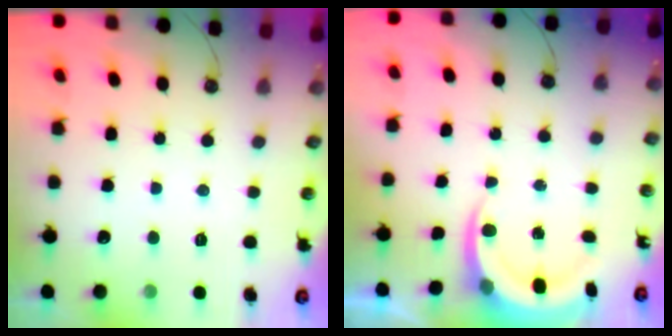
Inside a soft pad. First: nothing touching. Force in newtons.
{"total": 6.9, "press": 6.7, "slide": 1.7}